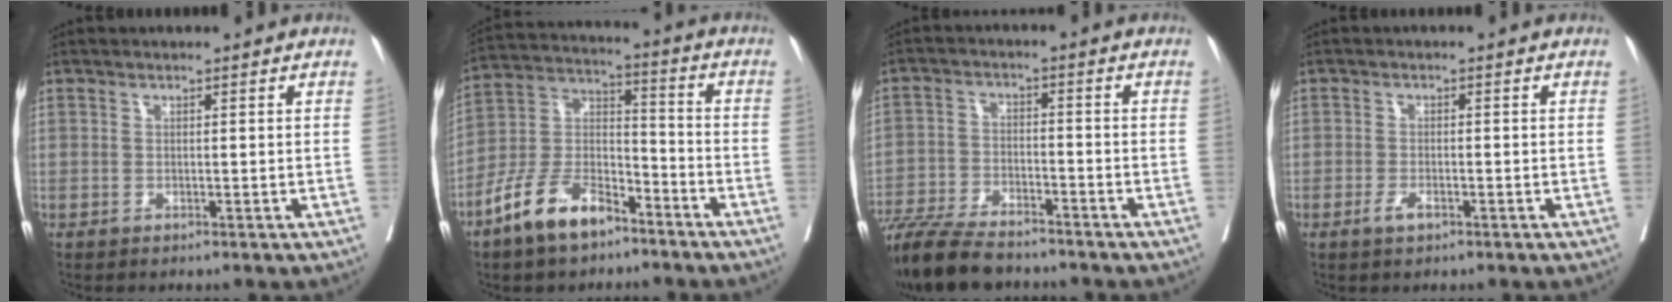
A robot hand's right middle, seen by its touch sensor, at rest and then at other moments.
{"total": 11.7, "force": [-8.2, 5.0, 6.8], "torque": [-0.141, 0.007, -0.162]}
{"total": 13.4, "force": [-11.5, 2.7, 6.3], "torque": [-0.115, -0.026, -0.193]}
{"total": 1.9, "force": [-1.1, 0.6, 1.4], "torque": [-0.026, 0.000, -0.020]}